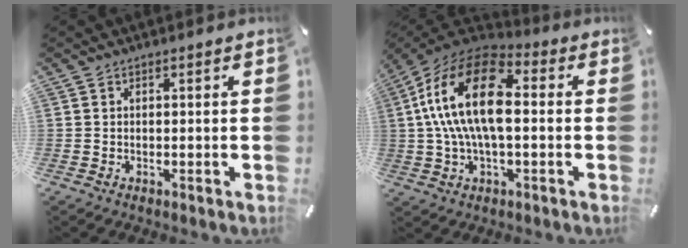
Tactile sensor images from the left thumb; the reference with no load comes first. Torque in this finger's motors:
{"motor_torque": [0.02, 2.33, 1.63, -1.14, 0.94]}